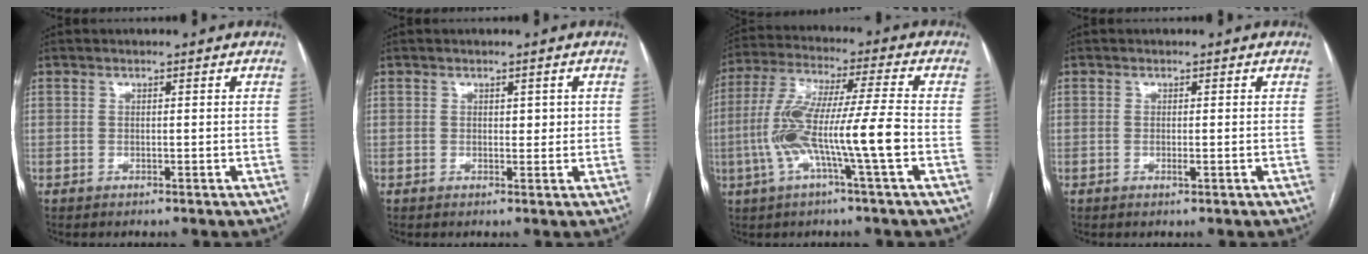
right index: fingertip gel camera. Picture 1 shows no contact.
{"total": 1.9, "force": [0.5, 1.1, 1.4], "torque": [-0.015, 0.002, 0.007]}
{"total": 13.1, "force": [-3.3, -0.3, 12.6], "torque": [-0.258, 0.008, -0.068]}
{"total": 0.7, "force": [-0.1, 0.0, 0.7], "torque": [-0.015, -0.004, -0.001]}